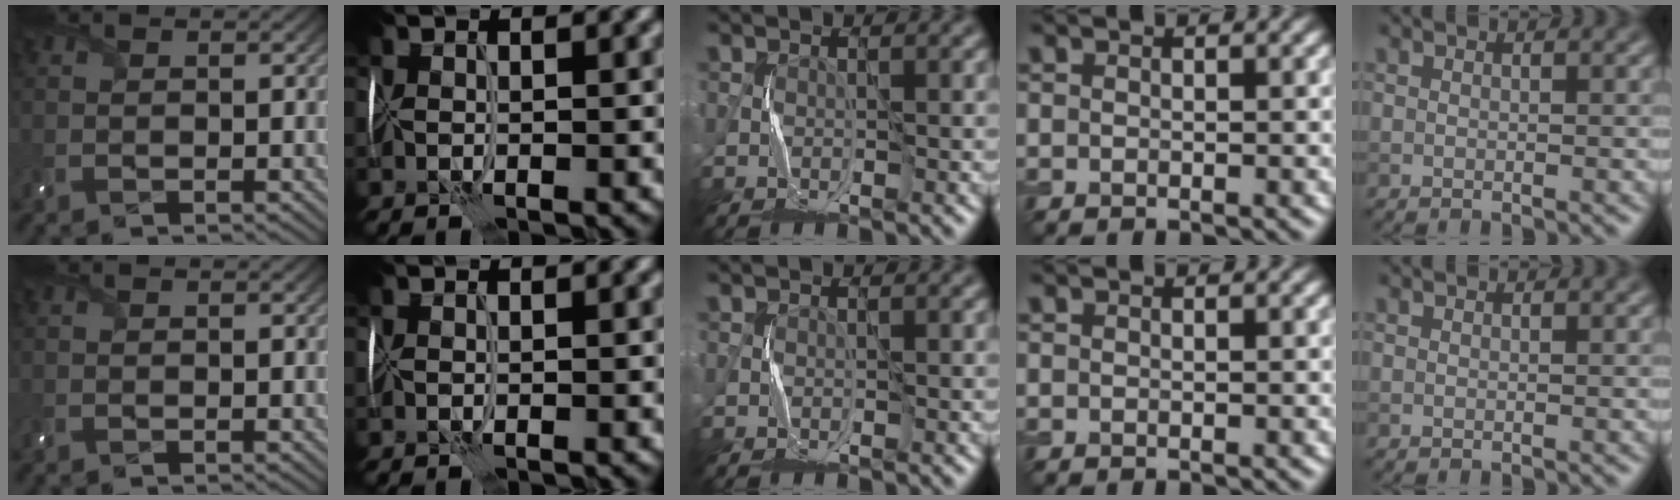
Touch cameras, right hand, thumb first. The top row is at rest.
{}